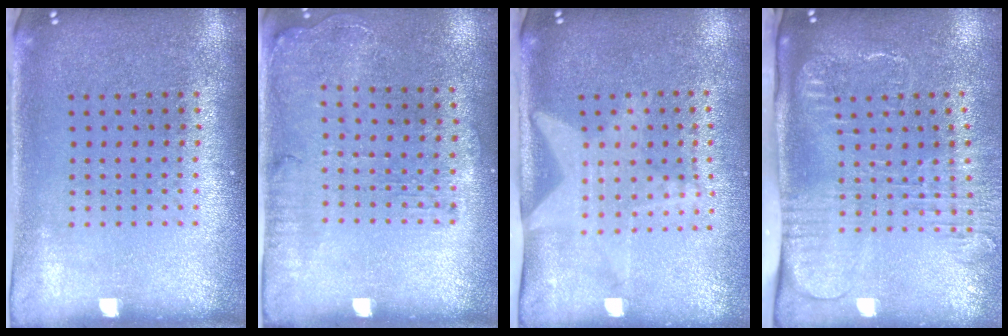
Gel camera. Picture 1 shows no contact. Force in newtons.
{"total": 1.2, "press": 1.1, "slide": 0.5}
{"total": 1.5, "press": 1.4, "slide": 0.5}
{"total": 2.6, "press": 2.0, "slide": 1.7}